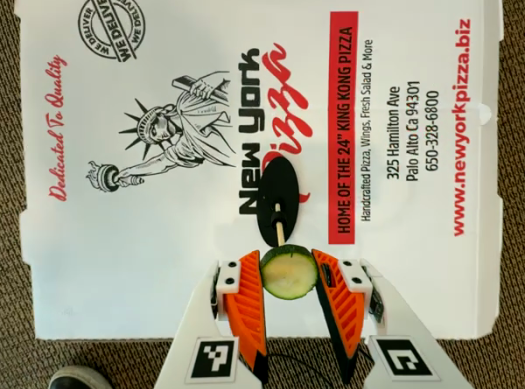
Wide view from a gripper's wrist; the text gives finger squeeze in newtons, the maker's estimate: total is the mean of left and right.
{"total": 8.2, "left": 7.8, "right": 8.6}